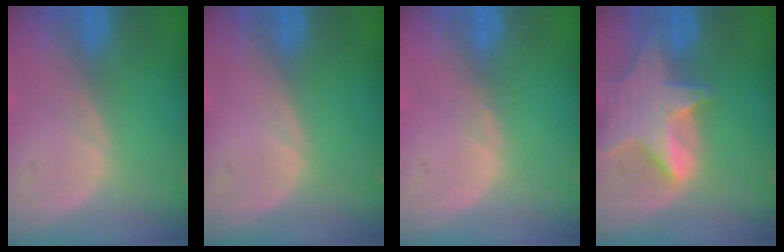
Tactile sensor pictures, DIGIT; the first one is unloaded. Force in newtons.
{"total": 0.0}
{"total": 0.6, "press": 0.5, "slide": 0.3}
{"total": 8.5, "press": 7.6, "slide": 3.9}